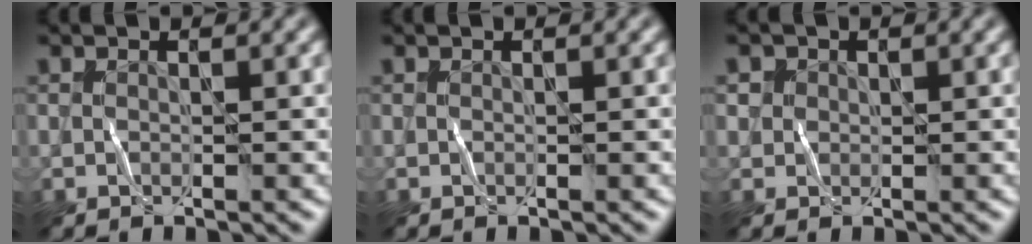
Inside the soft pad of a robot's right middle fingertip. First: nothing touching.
{"total": 0.0}
{"total": 1.3, "force": [0.8, 1.1, 0.0], "torque": [0.004, 0.006, -0.003]}